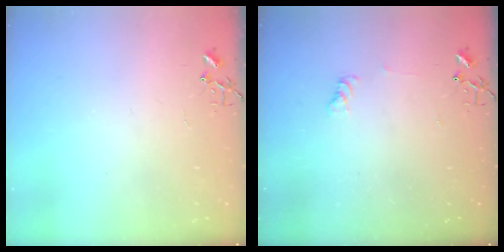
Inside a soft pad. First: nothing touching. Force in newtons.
{"total": 4.5, "press": 4.4, "slide": 0.6}